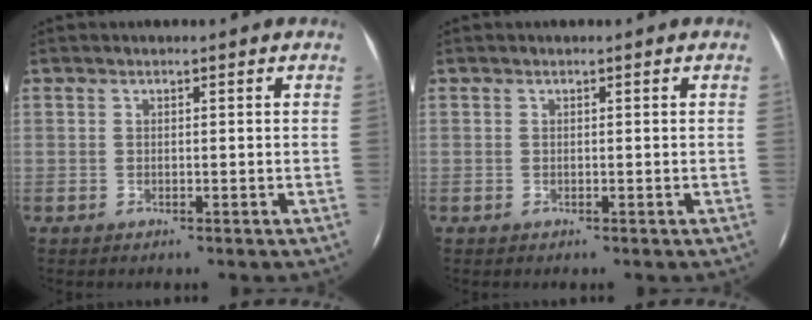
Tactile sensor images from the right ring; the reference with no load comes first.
{"total": 0.0}